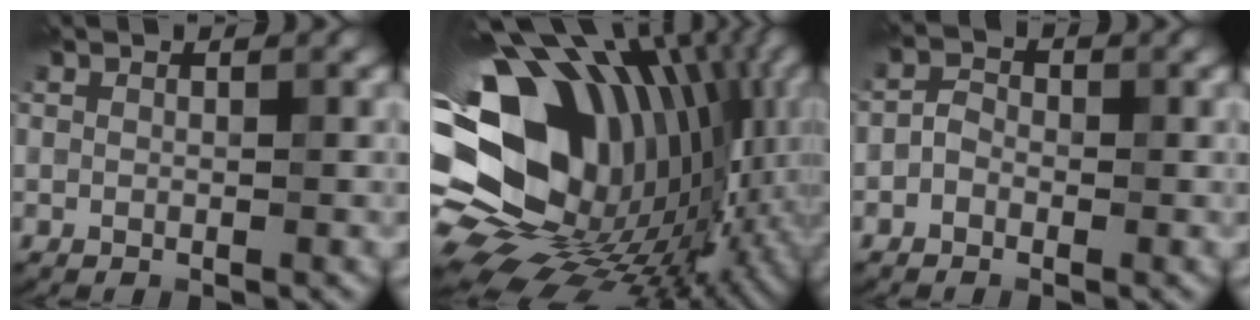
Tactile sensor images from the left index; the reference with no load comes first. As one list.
[{"total": 19.7, "force": [0.1, 14.2, 13.7], "torque": [-0.248, -0.018, 0.027]}, {"total": 1.6, "force": [-0.9, 1.1, 0.7], "torque": [-0.014, 0.011, -0.023]}]